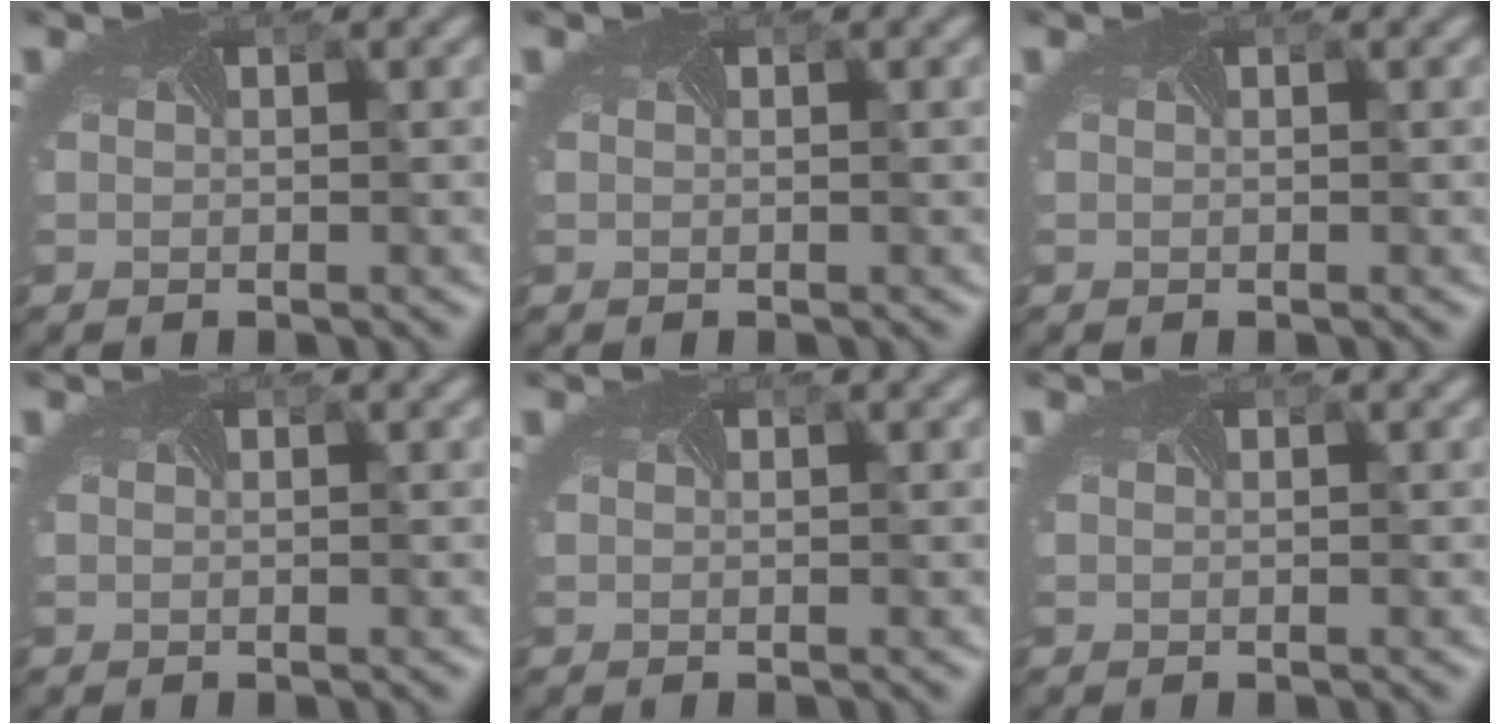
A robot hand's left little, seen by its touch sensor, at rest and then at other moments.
{"total": 0.0}
{"total": 0.0}
{"total": 0.0}
{"total": 0.0}
{"total": 0.0}